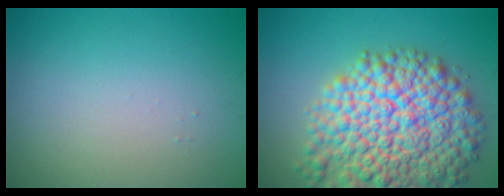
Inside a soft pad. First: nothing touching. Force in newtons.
{"total": 12.1, "press": 12.1, "slide": 0.6}